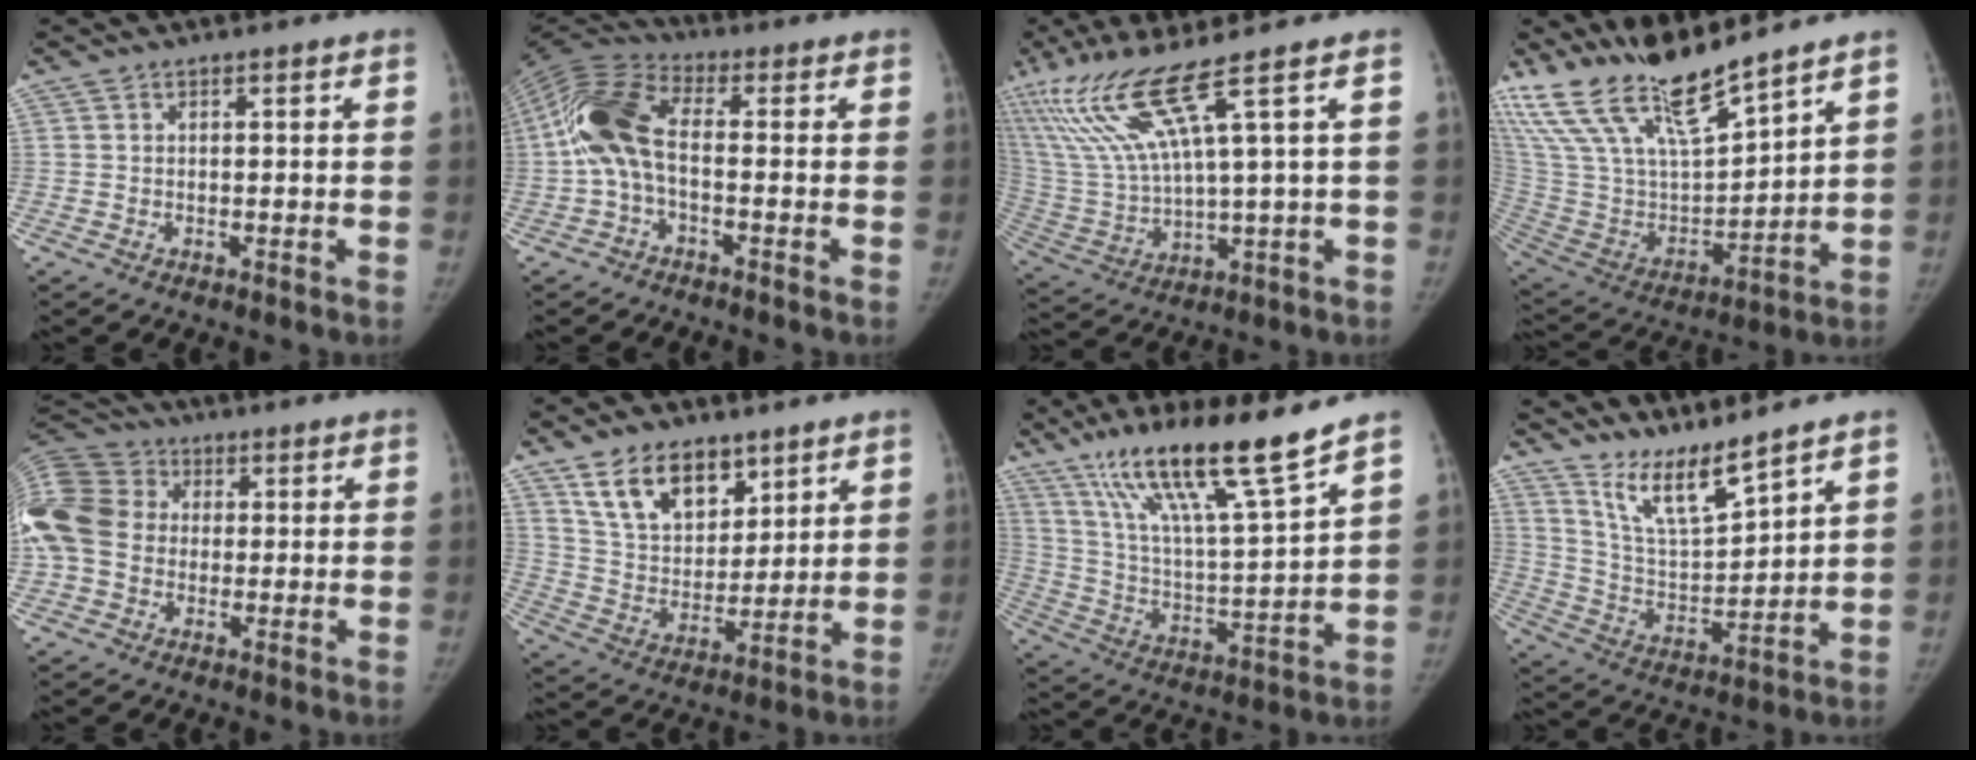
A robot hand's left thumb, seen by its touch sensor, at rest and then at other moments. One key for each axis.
{"total": 12.0, "fx": -0.9, "fy": 6.1, "fz": 10.3, "tx": -0.218, "ty": 0.037, "tz": -0.032}
{"total": 15.1, "fx": 8.2, "fy": 0.3, "fz": 12.6, "tx": -0.285, "ty": -0.033, "tz": 0.170}
{"total": 21.5, "fx": 17.9, "fy": 4.7, "fz": 11.0, "tx": -0.196, "ty": -0.084, "tz": 0.351}
{"total": 16.1, "fx": 0.2, "fy": 13.4, "fz": 8.9, "tx": -0.208, "ty": 0.040, "tz": -0.001}
{"total": 13.6, "fx": 8.4, "fy": 8.1, "fz": 7.0, "tx": -0.084, "ty": -0.049, "tz": 0.160}
{"total": 19.2, "fx": 13.7, "fy": 1.3, "fz": 13.4, "tx": -0.218, "ty": -0.069, "tz": 0.247}
{"total": 10.1, "fx": 8.5, "fy": 1.2, "fz": 5.2, "tx": -0.091, "ty": -0.071, "tz": 0.174}